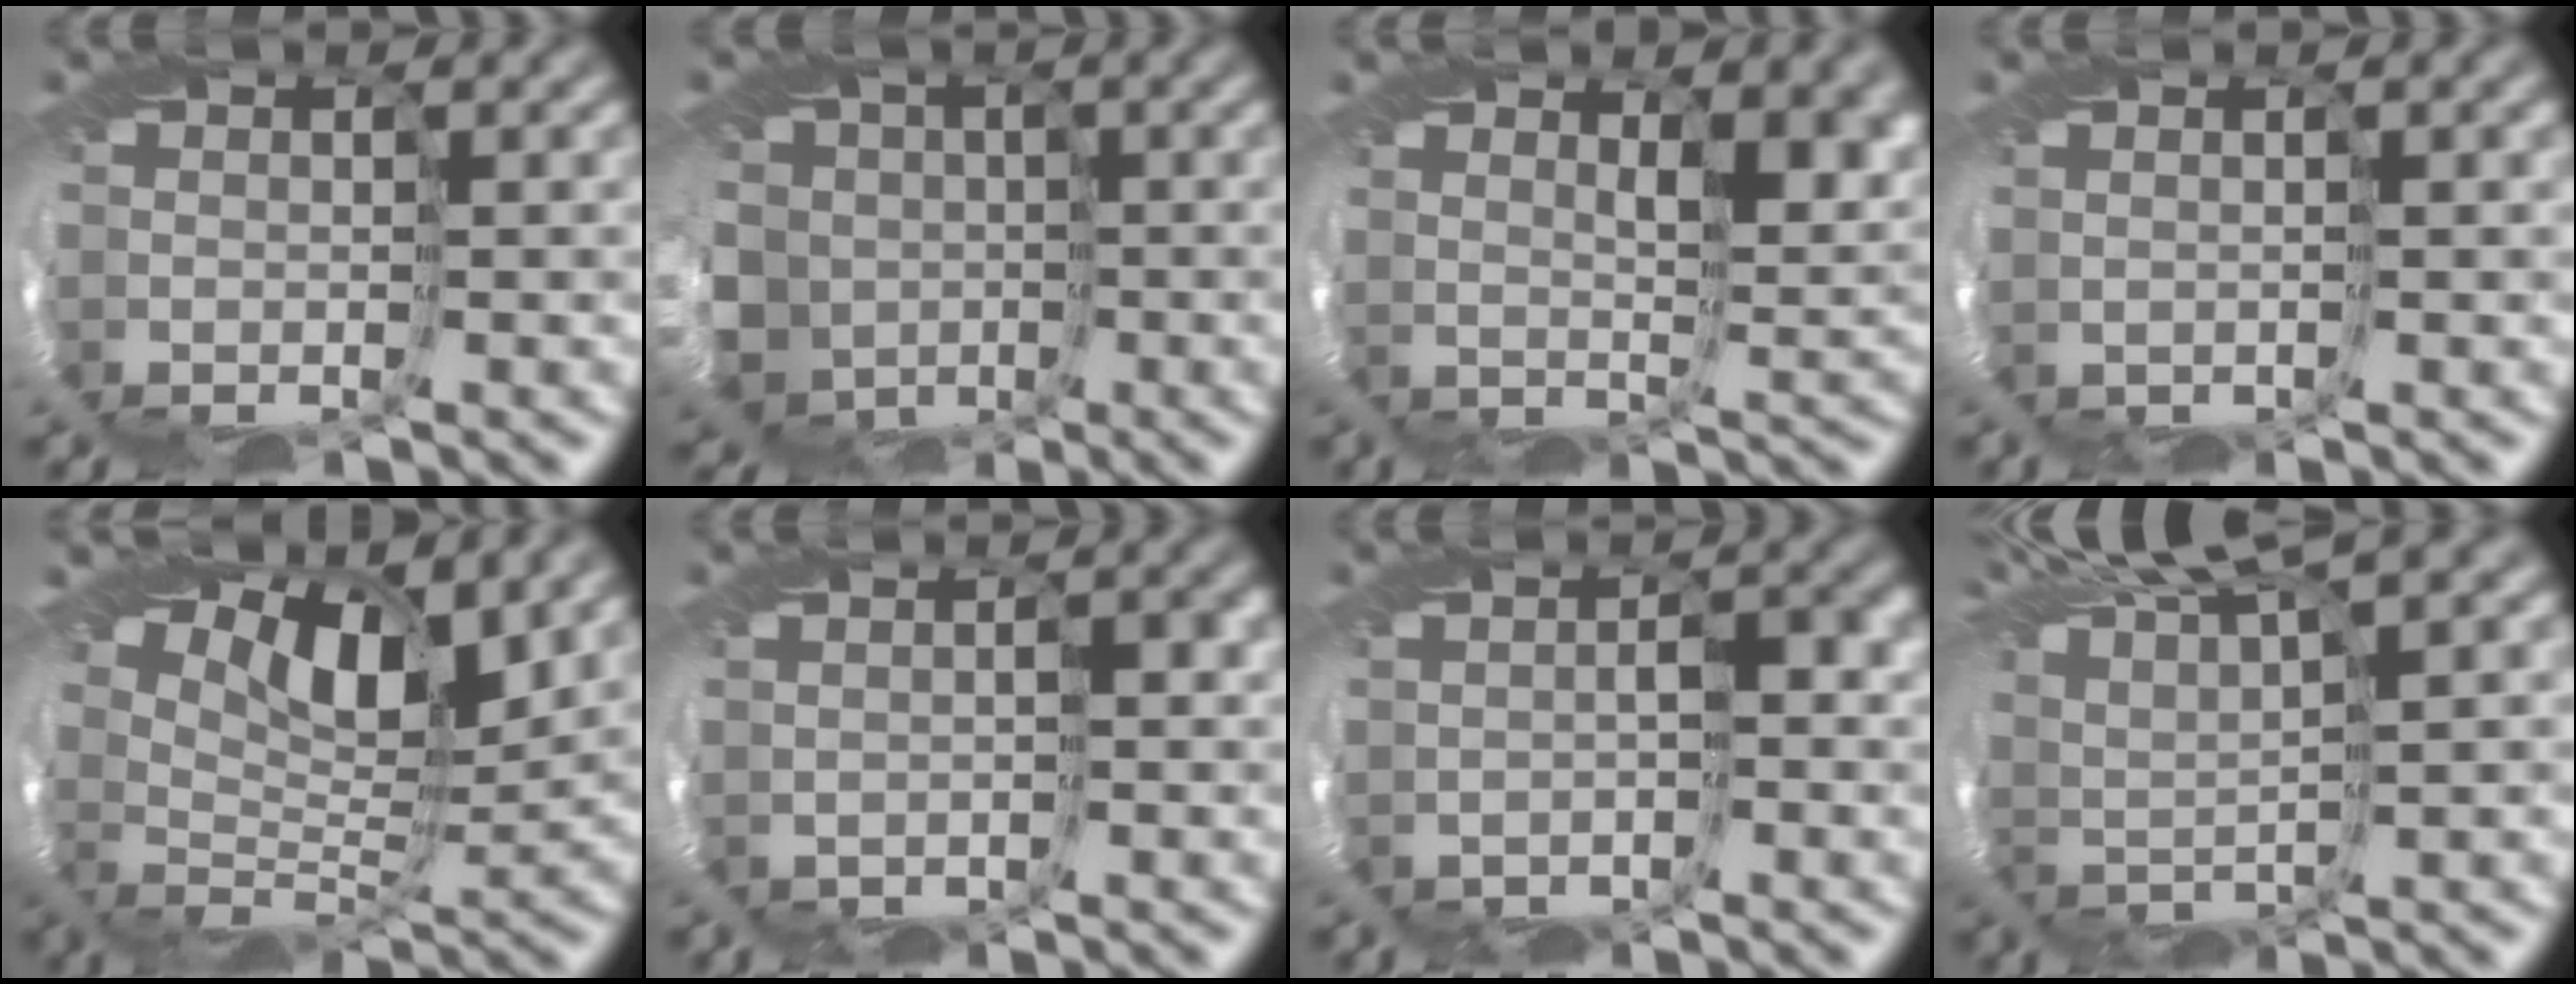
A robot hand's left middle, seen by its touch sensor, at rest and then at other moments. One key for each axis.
{"total": 12.2, "fx": -2.5, "fy": 11.0, "fz": 4.6, "tx": -0.143, "ty": -0.006, "tz": -0.063}
{"total": 5.4, "fx": 3.3, "fy": 1.7, "fz": 3.9, "tx": -0.058, "ty": 0.006, "tz": 0.057}
{"total": 0.6, "fx": 0.1, "fy": -0.5, "fz": -0.3, "tx": 0.009, "ty": 0.005, "tz": 0.007}
{"total": 7.1, "fx": 5.5, "fy": 1.9, "fz": 4.0, "tx": -0.079, "ty": 0.009, "tz": 0.088}
{"total": 1.0, "fx": -0.2, "fy": 0.5, "fz": 0.8, "tx": -0.011, "ty": 0.011, "tz": 0.004}
{"total": 1.6, "fx": -0.6, "fy": 0.8, "fz": 1.2, "tx": -0.018, "ty": 0.006, "tz": -0.004}
{"total": 8.2, "fx": 7.3, "fy": 0.4, "fz": 3.8, "tx": -0.093, "ty": 0.024, "tz": 0.117}